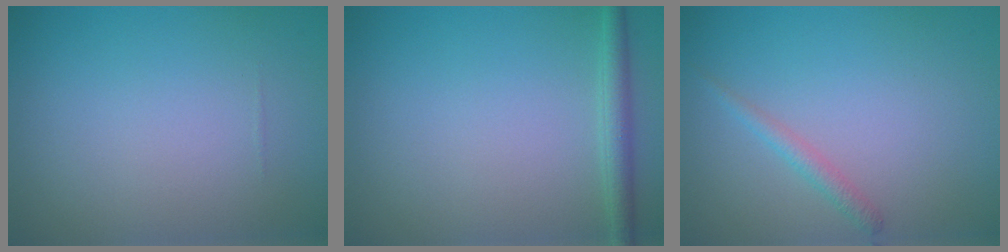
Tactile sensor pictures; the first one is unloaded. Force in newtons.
{"total": 1.8, "press": 1.8, "slide": 0.1}
{"total": 1.4, "press": 1.4, "slide": 0.1}